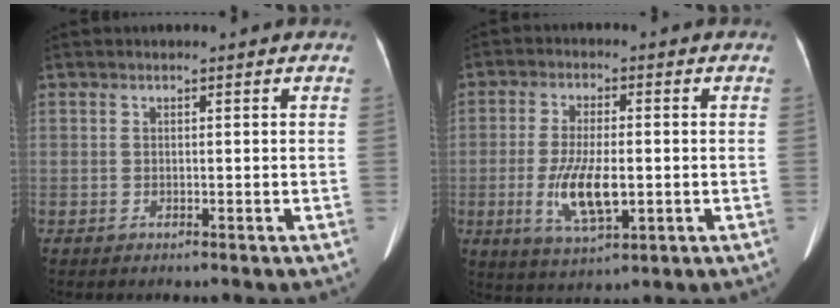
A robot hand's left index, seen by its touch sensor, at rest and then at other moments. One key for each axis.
{"total": 8.5, "fx": -1.7, "fy": 2.7, "fz": 7.9, "tx": -0.161, "ty": -0.009, "tz": -0.024}